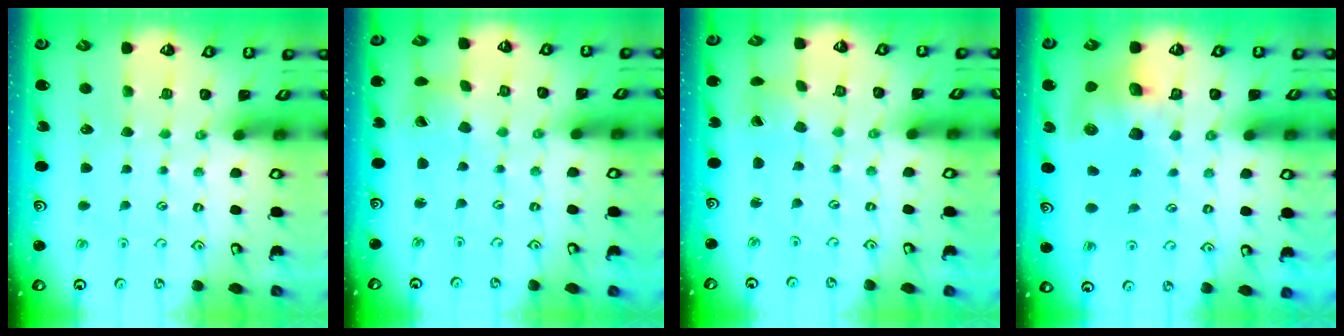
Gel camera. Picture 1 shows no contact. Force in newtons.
{"total": 2.8, "press": 2.7, "slide": 0.4}
{"total": 1.2, "press": 1.1, "slide": 0.2}
{"total": 10.5, "press": 10.4, "slide": 1.8}